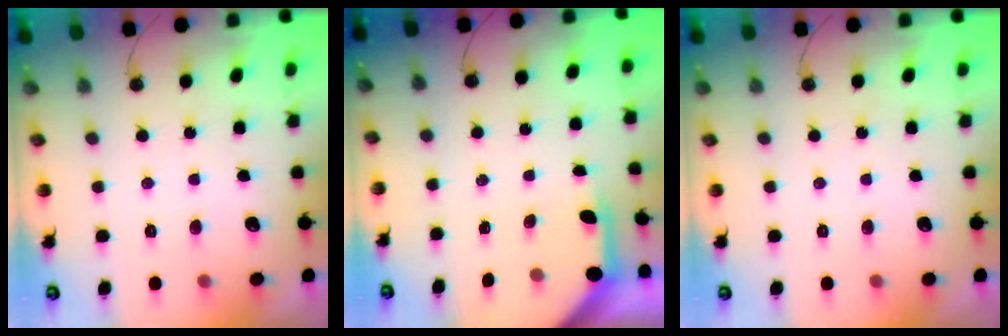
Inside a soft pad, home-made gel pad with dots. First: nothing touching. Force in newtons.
{"total": 3.9, "press": 3.8, "slide": 0.3}
{"total": 0.0}